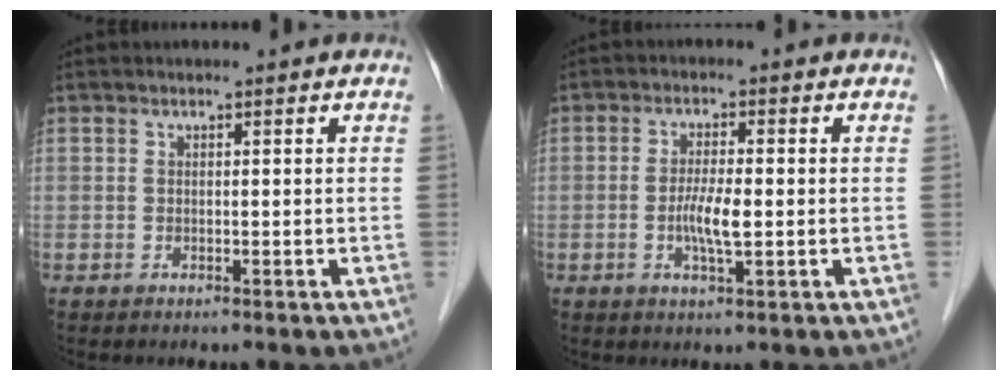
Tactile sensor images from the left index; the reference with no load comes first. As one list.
[{"total": 4.3, "force": [-0.9, 0.6, 4.2], "torque": [-0.087, -0.009, -0.016]}]